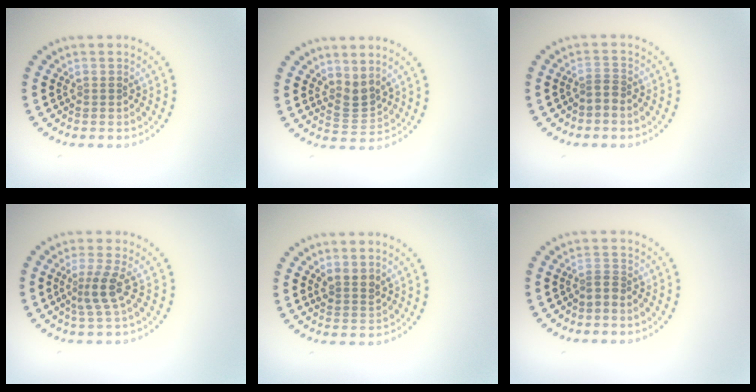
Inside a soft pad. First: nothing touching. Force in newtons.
{"total": 2.1, "press": 1.4, "slide": 1.6}
{"total": 1.1, "press": 0.7, "slide": 0.9}
{"total": 2.5, "press": 1.8, "slide": 1.8}
{"total": 1.7, "press": 1.5, "slide": 0.9}
{"total": 1.1, "press": 0.7, "slide": 0.9}